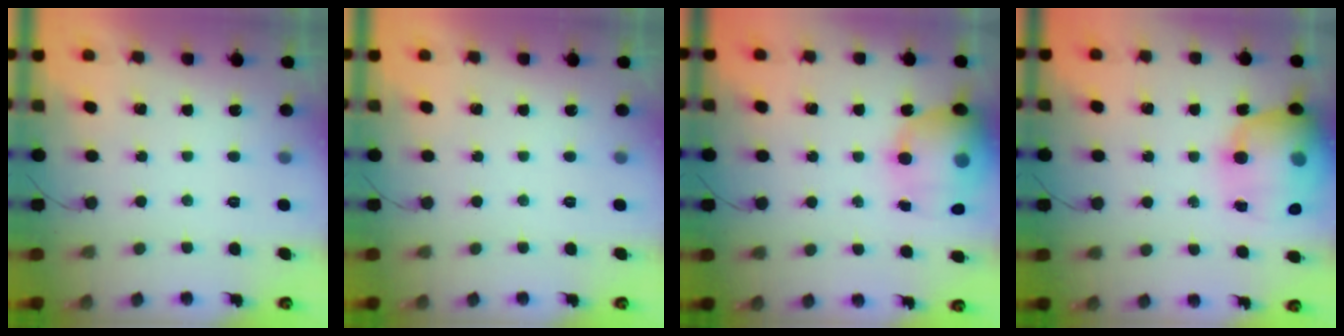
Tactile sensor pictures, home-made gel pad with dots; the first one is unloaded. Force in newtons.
{"total": 0.0}
{"total": 20.0, "press": 19.5, "slide": 4.2}
{"total": 20.9, "press": 20.5, "slide": 4.5}